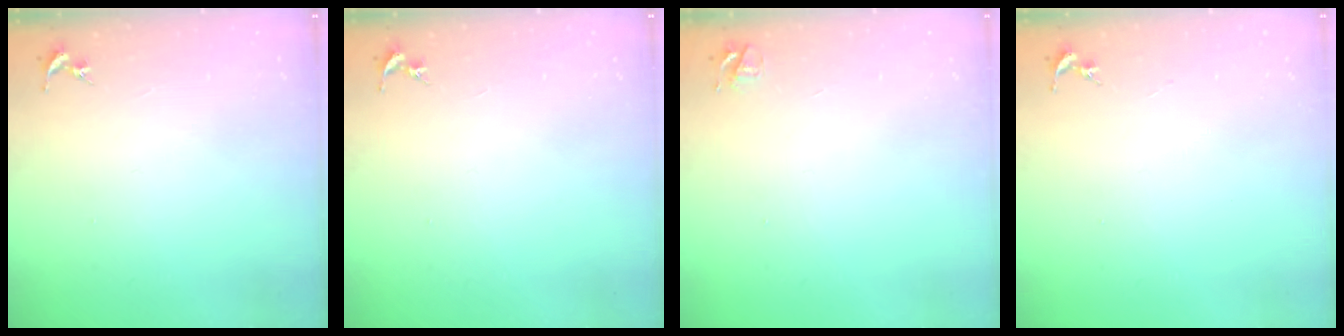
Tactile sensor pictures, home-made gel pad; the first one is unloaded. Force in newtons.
{"total": 0.0}
{"total": 4.7, "press": 4.7, "slide": 0.6}
{"total": 0.0}